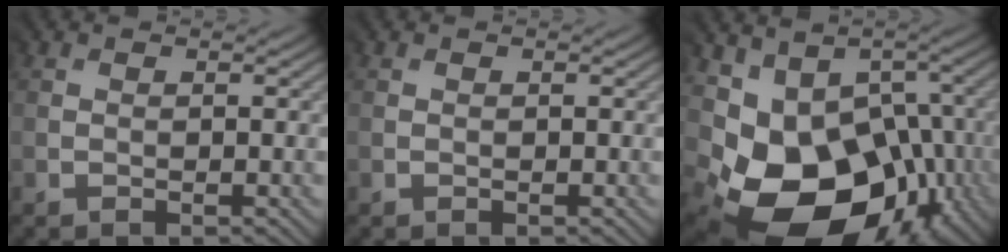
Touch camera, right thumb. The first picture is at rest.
{"total": 0.0}
{"total": 15.1, "force": [-3.4, 11.6, 9.0], "torque": [-0.135, -0.048, -0.029]}